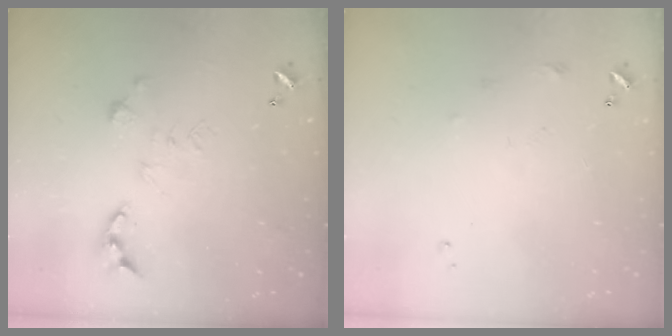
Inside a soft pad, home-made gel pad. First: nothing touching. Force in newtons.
{"total": 5.9, "press": 5.9, "slide": 0.8}